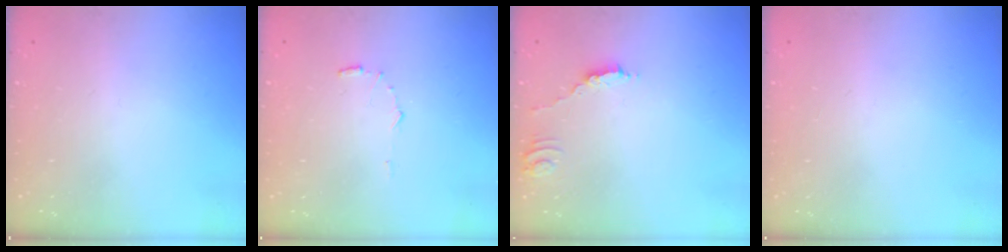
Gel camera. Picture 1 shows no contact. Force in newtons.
{"total": 5.7, "press": 5.7, "slide": 0.4}
{"total": 1.8, "press": 1.8, "slide": 0.1}
{"total": 0.0}